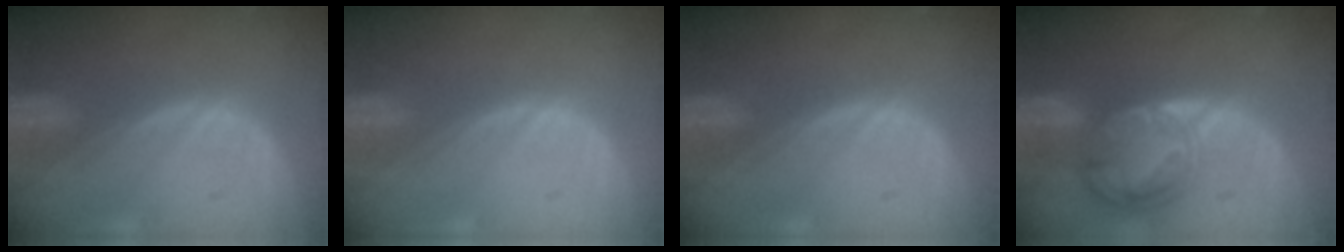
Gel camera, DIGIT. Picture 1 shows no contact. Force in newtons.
{"total": 0.0}
{"total": 0.0}
{"total": 8.7, "press": 7.5, "slide": 4.6}